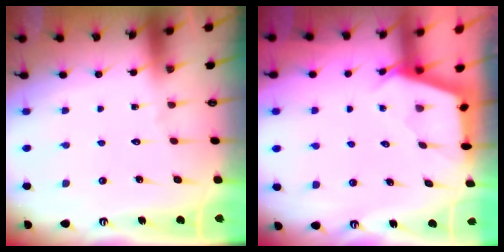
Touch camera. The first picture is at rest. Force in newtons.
{"total": 2.6, "press": 2.6, "slide": 0.3}